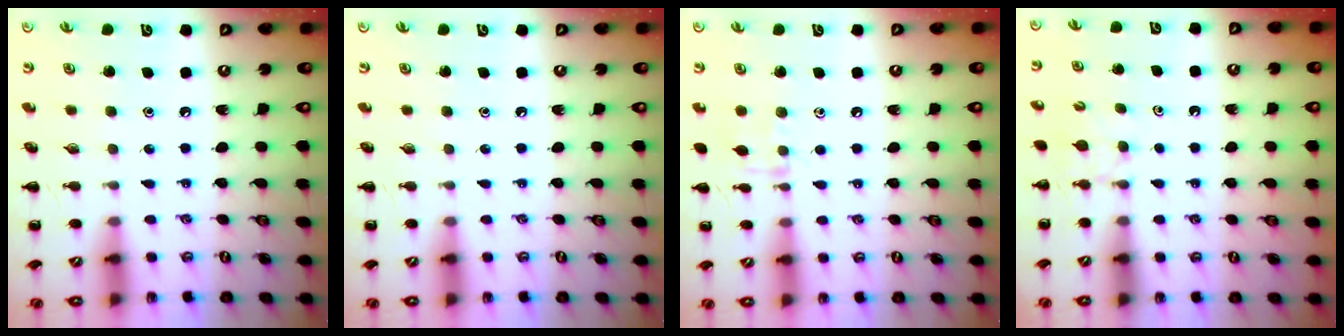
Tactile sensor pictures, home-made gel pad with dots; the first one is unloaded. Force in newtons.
{"total": 0.0}
{"total": 6.3, "press": 6.1, "slide": 1.6}
{"total": 3.7, "press": 3.5, "slide": 1.2}